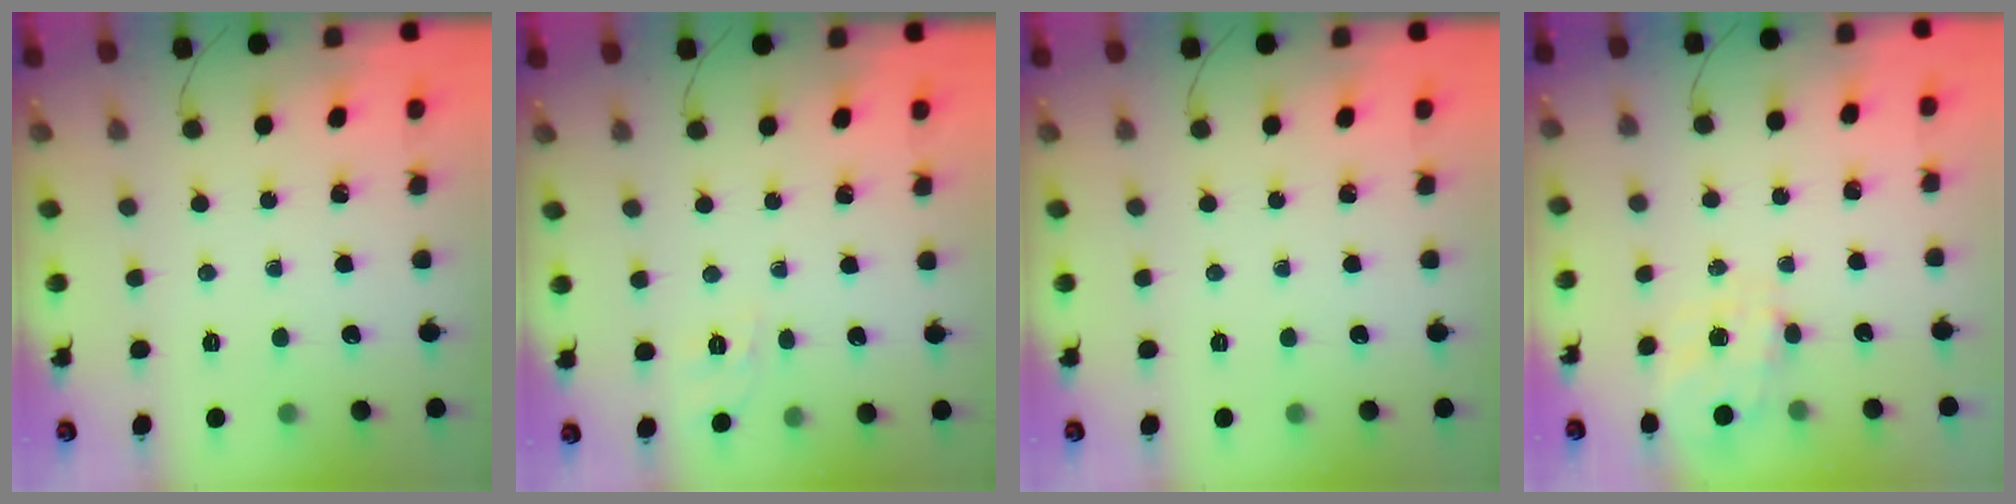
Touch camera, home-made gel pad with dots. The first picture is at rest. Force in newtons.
{"total": 1.7, "press": 0.0, "slide": 1.7}
{"total": 0.0}
{"total": 3.9, "press": 3.8, "slide": 0.9}